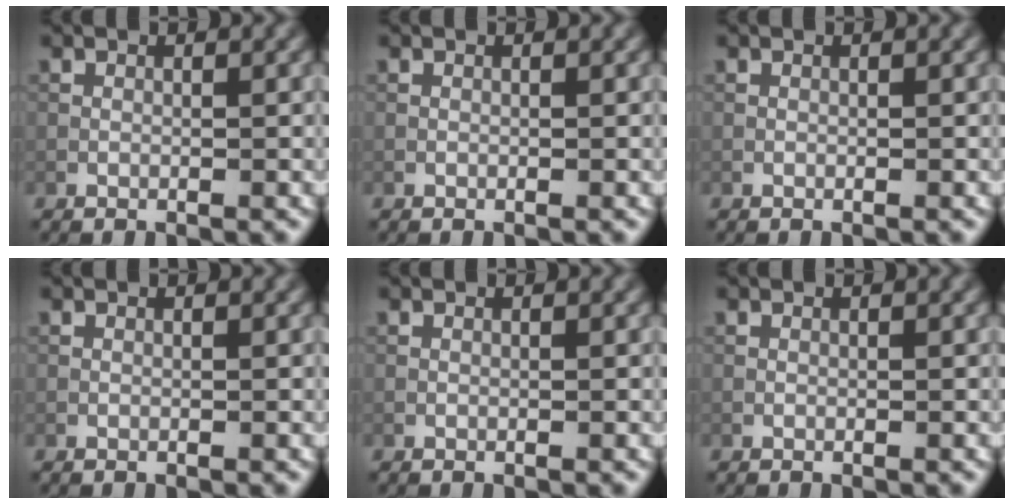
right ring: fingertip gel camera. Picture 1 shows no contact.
{"total": 0.0}
{"total": 0.0}
{"total": 0.0}
{"total": 0.0}
{"total": 0.0}